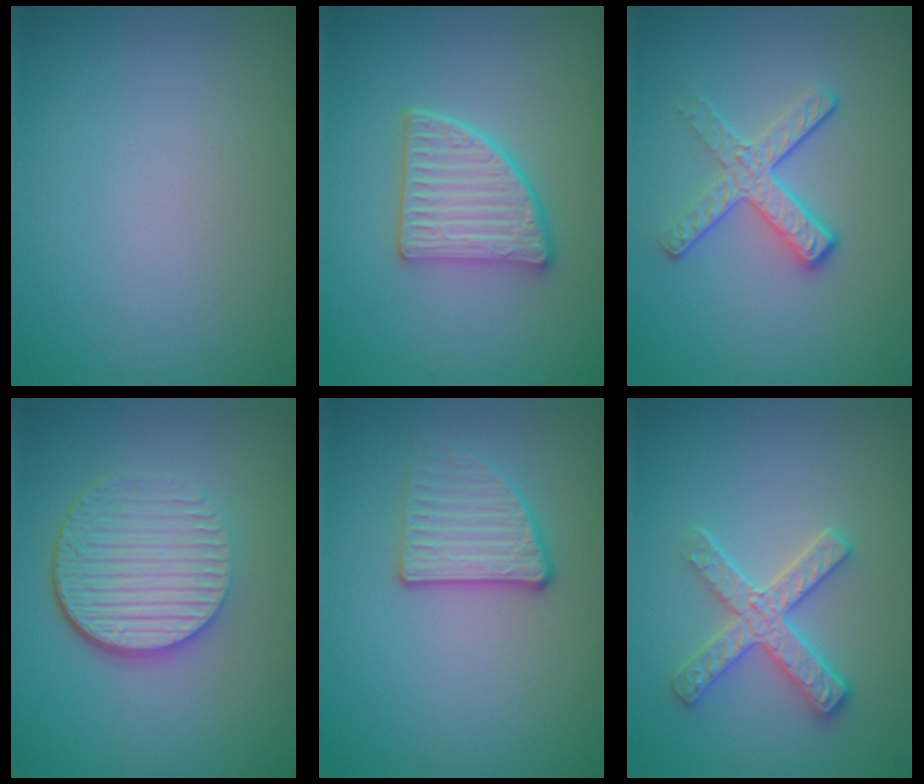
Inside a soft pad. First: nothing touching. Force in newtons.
{"total": 4.4, "press": 3.7, "slide": 2.4}
{"total": 3.2, "press": 2.6, "slide": 1.8}
{"total": 5.8, "press": 4.1, "slide": 4.2}
{"total": 2.8, "press": 2.3, "slide": 1.5}
{"total": 3.0, "press": 2.9, "slide": 0.7}